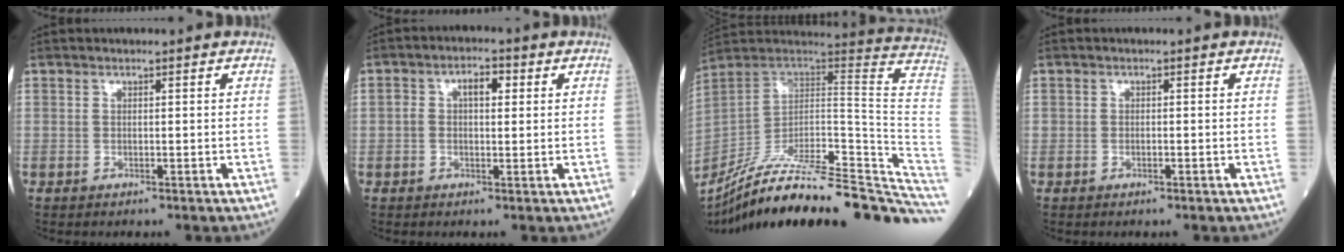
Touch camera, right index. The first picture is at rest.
{"total": 4.1, "force": [0.8, 2.1, 3.5], "torque": [-0.063, 0.021, 0.016]}
{"total": 33.6, "force": [-28.7, 3.5, 17.1], "torque": [-0.158, -0.020, -0.412]}
{"total": 0.7, "force": [-0.3, 0.3, 0.5], "torque": [-0.005, 0.000, -0.006]}